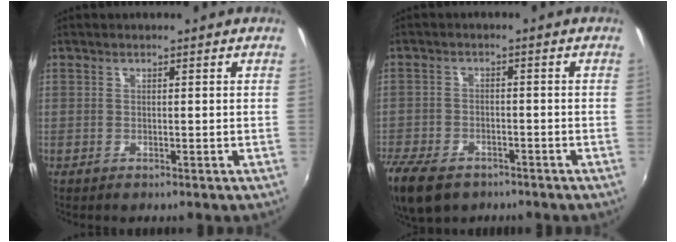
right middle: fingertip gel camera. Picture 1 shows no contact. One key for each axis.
{"total": 12.1, "fx": -8.2, "fy": 6.6, "fz": 6.0, "tx": -0.166, "ty": -0.030, "tz": -0.148}